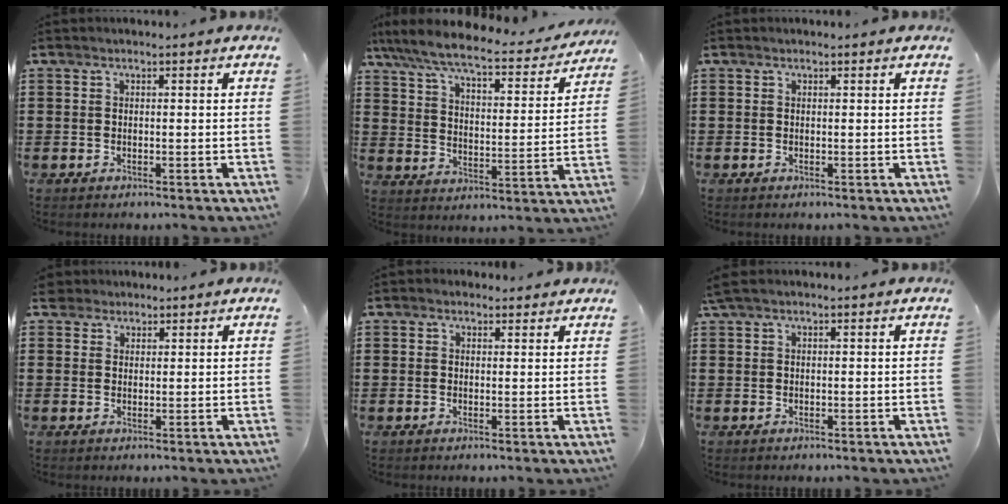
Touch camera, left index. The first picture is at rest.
{"total": 7.7, "force": [6.7, 0.6, 3.6], "torque": [-0.100, -0.040, 0.113]}
{"total": 0.0}
{"total": 2.4, "force": [2.0, 1.4, 0.2], "torque": [-0.013, 0.009, 0.038]}
{"total": 1.3, "force": [1.1, 0.7, 0.2], "torque": [-0.007, 0.006, 0.021]}
{"total": 0.8, "force": [0.3, 0.1, 0.7], "torque": [-0.015, 0.000, 0.007]}